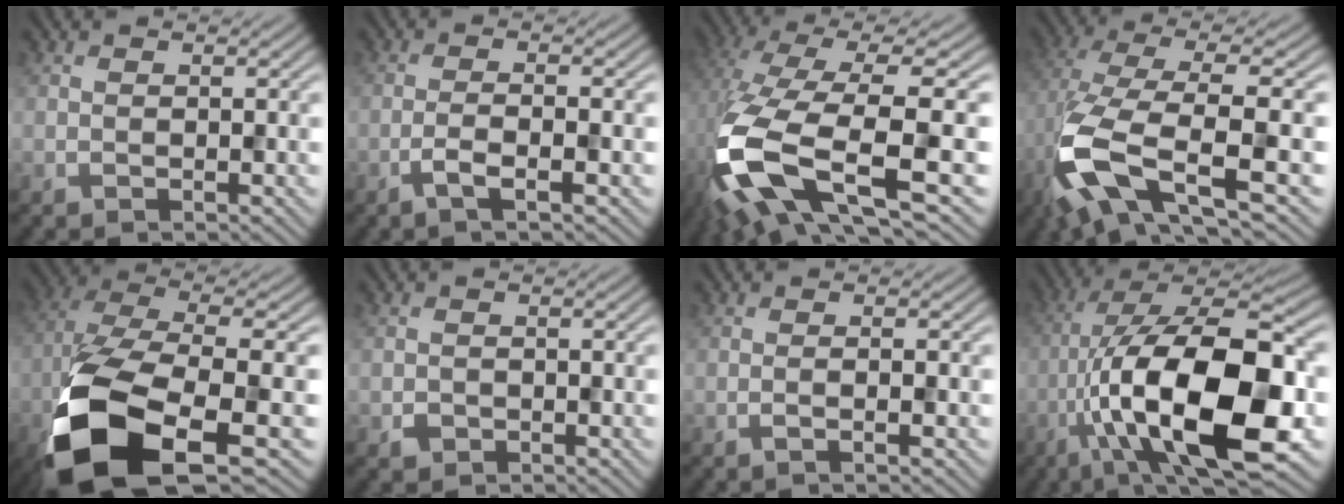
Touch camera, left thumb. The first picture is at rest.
{"total": 2.9, "force": [-1.4, 0.5, 2.5], "torque": [-0.044, 0.009, -0.035]}
{"total": 15.6, "force": [-3.8, 5.7, 14.0], "torque": [-0.323, -0.023, -0.050]}
{"total": 12.0, "force": [-3.1, 4.4, 10.7], "torque": [-0.242, -0.021, -0.061]}
{"total": 16.0, "force": [-7.4, 6.6, 12.6], "torque": [-0.273, -0.033, -0.135]}
{"total": 1.3, "force": [-0.7, 1.1, 0.3], "torque": [-0.003, -0.005, -0.015]}
{"total": 1.3, "force": [-0.4, 0.1, 1.2], "torque": [-0.020, 0.002, -0.012]}
{"total": 18.9, "force": [-4.9, 7.1, 16.8], "torque": [-0.300, 0.004, -0.083]}